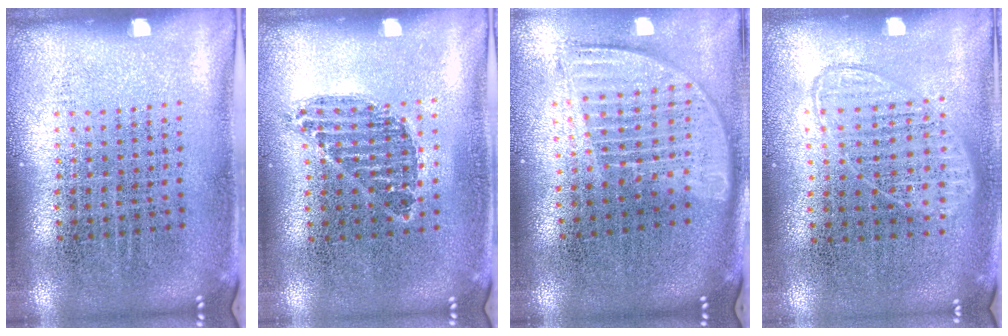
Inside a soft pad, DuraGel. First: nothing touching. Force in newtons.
{"total": 0.8, "press": 0.7, "slide": 0.4}
{"total": 1.8, "press": 1.5, "slide": 1.0}
{"total": 0.9, "press": 0.9, "slide": 0.3}